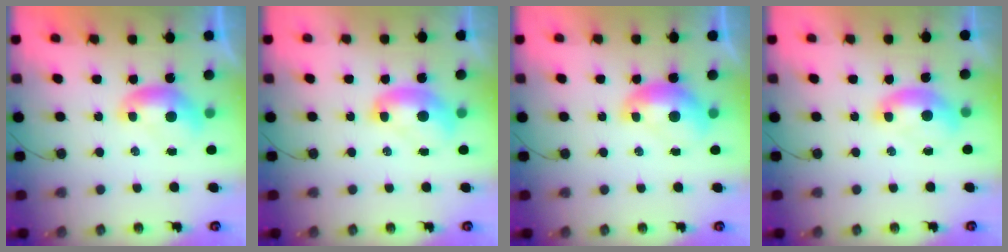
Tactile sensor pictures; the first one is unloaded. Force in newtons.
{"total": 2.0, "press": 2.0, "slide": 0.0}
{"total": 1.8, "press": 1.8, "slide": 0.2}
{"total": 1.6, "press": 1.5, "slide": 0.6}